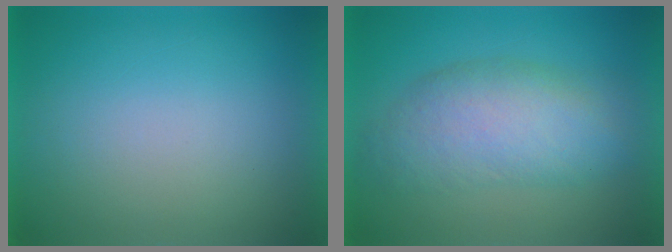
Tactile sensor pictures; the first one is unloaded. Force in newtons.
{"total": 7.1}